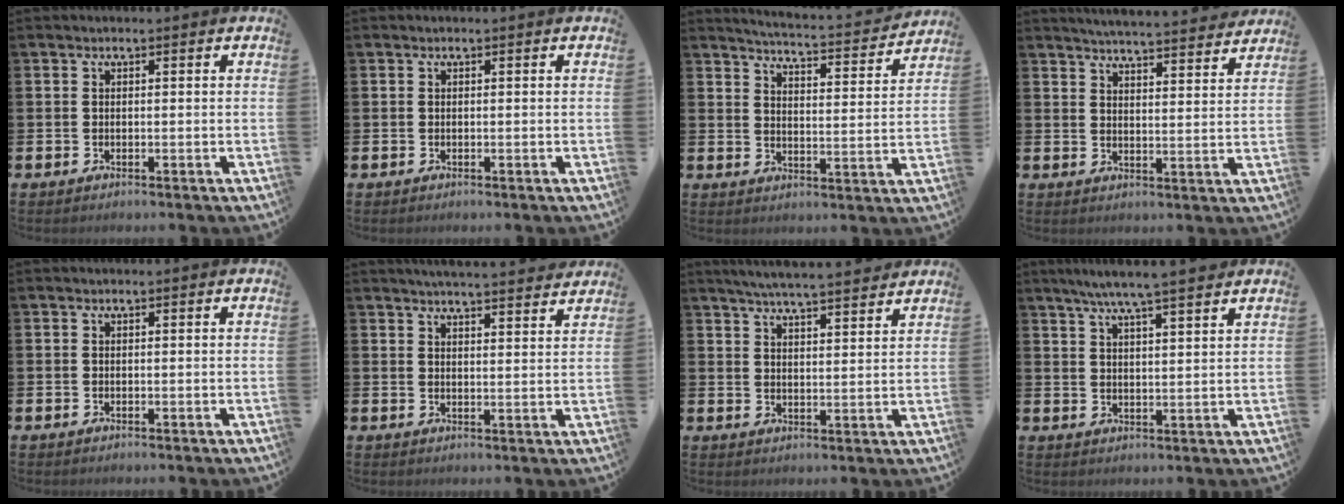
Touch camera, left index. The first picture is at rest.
{"total": 0.0}
{"total": 4.6, "force": [4.5, 0.0, 1.0], "torque": [-0.032, -0.041, 0.072]}
{"total": 5.3, "force": [5.3, -0.1, 0.6], "torque": [-0.023, -0.039, 0.094]}
{"total": 0.0}
{"total": 4.8, "force": [4.7, -0.3, 0.5], "torque": [-0.018, -0.026, 0.084]}
{"total": 5.6, "force": [5.5, -0.1, 1.2], "torque": [-0.034, -0.031, 0.097]}
{"total": 6.2, "force": [5.7, -0.1, 2.5], "torque": [-0.060, -0.021, 0.101]}